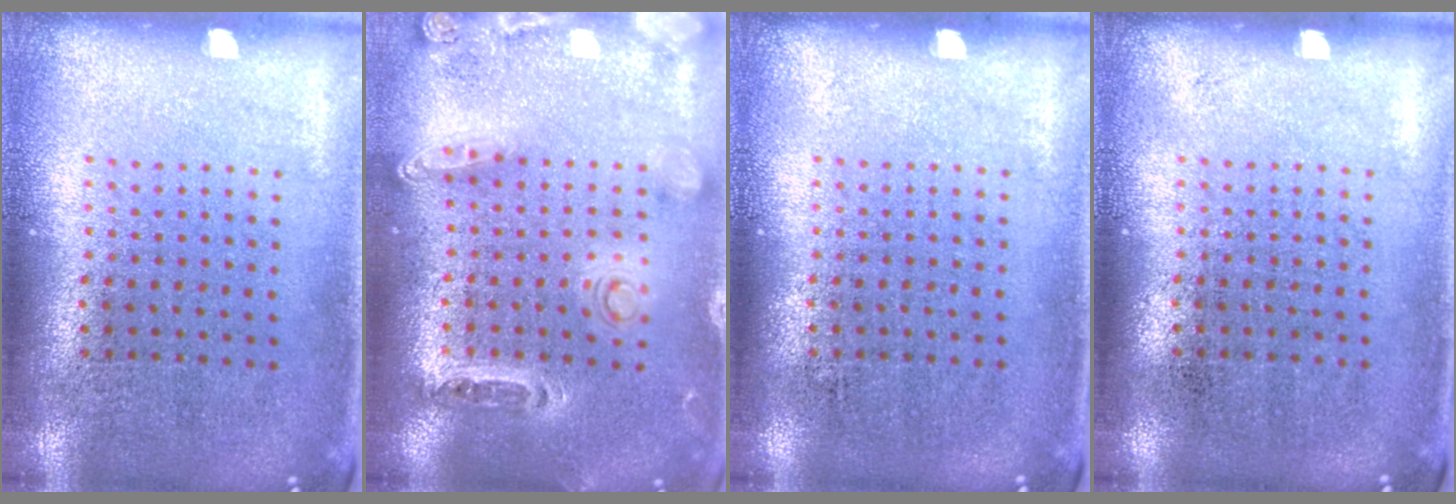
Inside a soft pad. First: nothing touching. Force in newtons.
{"total": 1.5, "press": 1.4, "slide": 0.2}
{"total": 0.0}
{"total": 0.0}